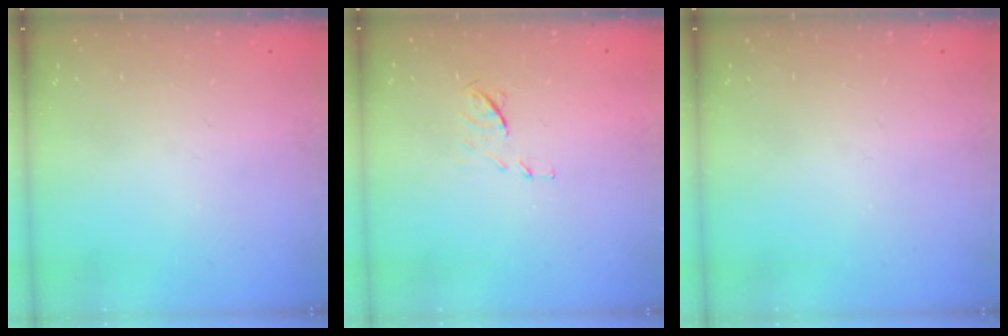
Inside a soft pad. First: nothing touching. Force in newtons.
{"total": 6.9, "press": 6.9, "slide": 0.7}
{"total": 0.0}